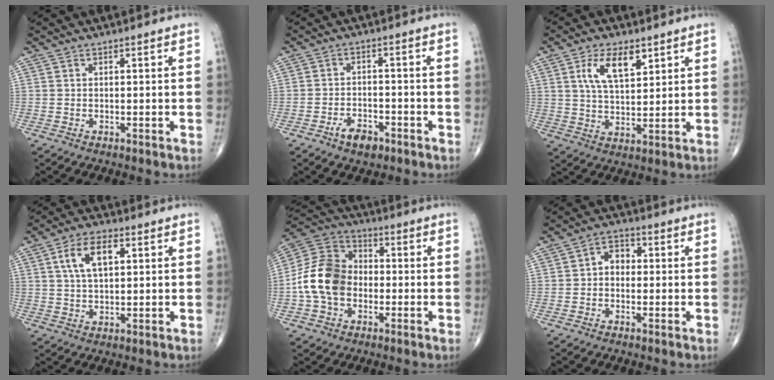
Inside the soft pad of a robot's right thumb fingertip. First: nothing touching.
{"total": 5.0, "force": [-3.1, 2.6, 2.9], "torque": [-0.036, 0.018, -0.053]}
{"total": 8.9, "force": [4.1, 4.2, 6.7], "torque": [-0.109, -0.017, 0.079]}
{"total": 8.1, "force": [2.6, 4.1, 6.5], "torque": [-0.115, 0.002, 0.047]}
{"total": 13.1, "force": [-2.0, 10.0, 8.3], "torque": [-0.148, 0.037, -0.050]}
{"total": 4.5, "force": [0.0, 3.5, 2.9], "torque": [-0.028, 0.019, -0.010]}